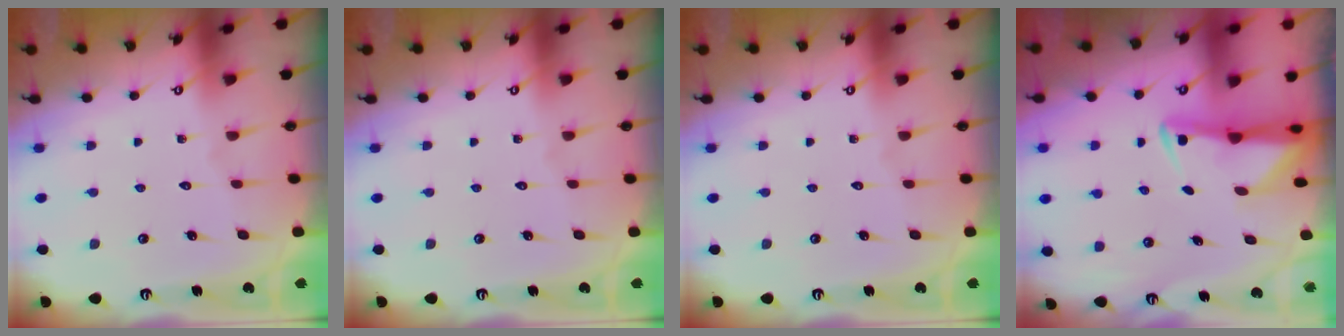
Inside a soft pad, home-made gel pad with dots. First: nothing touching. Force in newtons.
{"total": 0.0}
{"total": 0.0}
{"total": 2.9, "press": 2.8, "slide": 0.4}